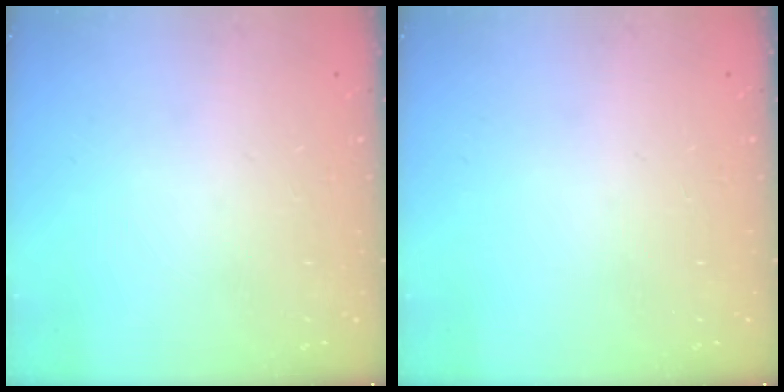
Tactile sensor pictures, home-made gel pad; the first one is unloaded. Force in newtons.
{"total": 0.0}